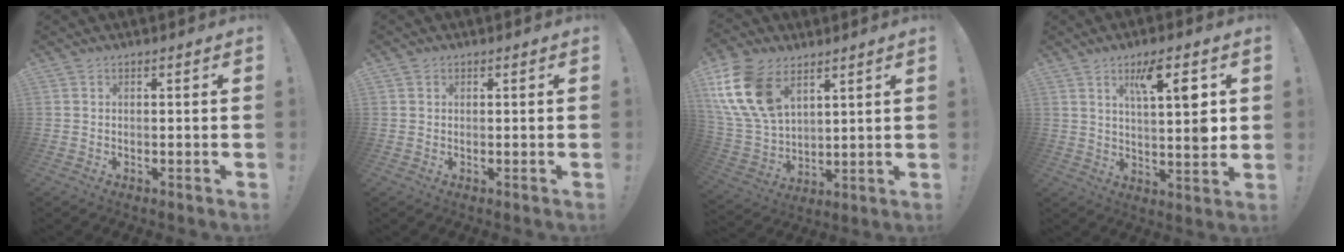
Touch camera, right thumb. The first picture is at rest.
{"total": 0.8, "force": [0.5, 0.7, 0.0], "torque": [0.005, -0.001, 0.008]}
{"total": 19.2, "force": [9.0, 12.5, 11.5], "torque": [-0.243, -0.038, 0.174]}
{"total": 11.6, "force": [4.5, 2.6, 10.3], "torque": [-0.151, -0.020, 0.067]}